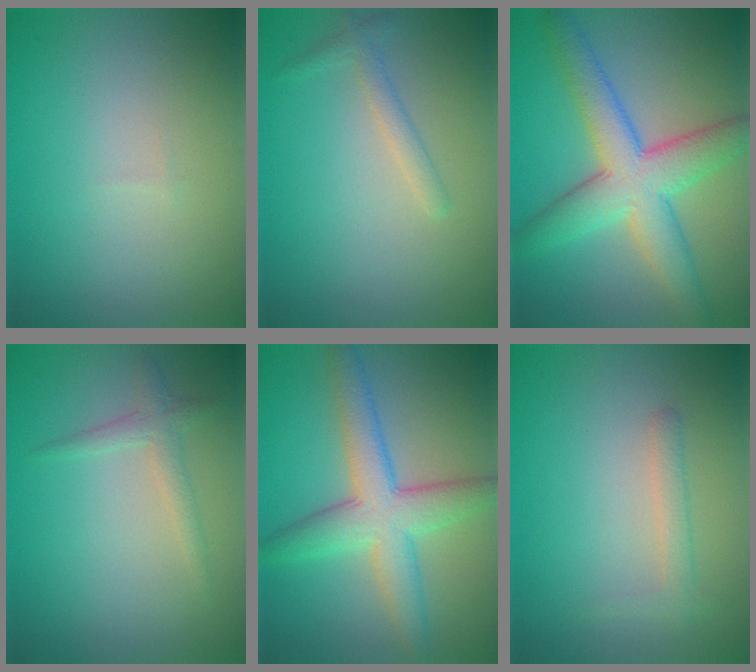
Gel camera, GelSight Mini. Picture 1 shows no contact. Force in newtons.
{"total": 1.5, "press": 1.5, "slide": 0.1}
{"total": 7.4, "press": 7.3, "slide": 0.1}
{"total": 1.7, "press": 1.7, "slide": 0.0}
{"total": 6.0, "press": 6.0, "slide": 0.1}
{"total": 0.9, "press": 0.9, "slide": 0.1}